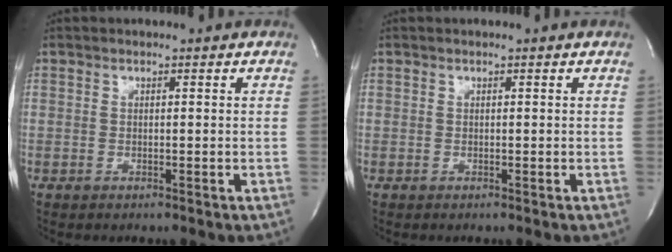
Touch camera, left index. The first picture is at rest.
{"total": 0.0}